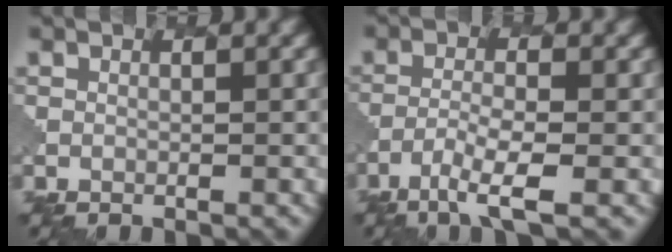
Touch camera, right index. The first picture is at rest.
{"total": 3.6, "force": [-2.0, 0.5, 2.9], "torque": [-0.060, -0.002, -0.047]}